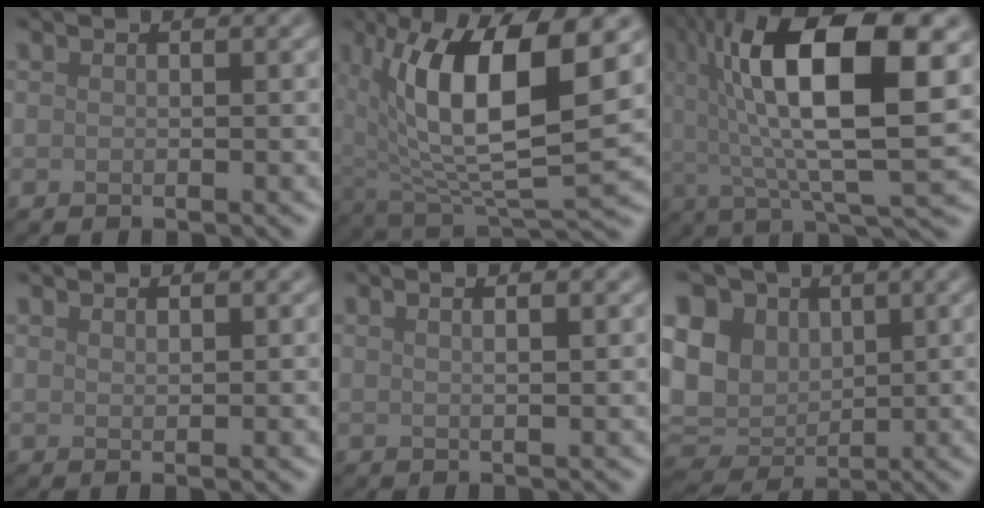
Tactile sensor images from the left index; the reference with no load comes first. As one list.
[{"total": 12.8, "force": [3.3, 4.7, 11.4], "torque": [-0.189, 0.000, 0.055]}, {"total": 13.7, "force": [3.8, 3.9, 12.6], "torque": [-0.203, 0.011, 0.061]}, {"total": 0.9, "force": [0.7, 0.2, 0.6], "torque": [-0.008, -0.001, 0.012]}, {"total": 2.9, "force": [1.5, 1.2, 2.2], "torque": [-0.009, 0.009, -0.006]}, {"total": 12.0, "force": [3.3, 9.5, 6.7], "torque": [-0.148, 0.031, 0.044]}]